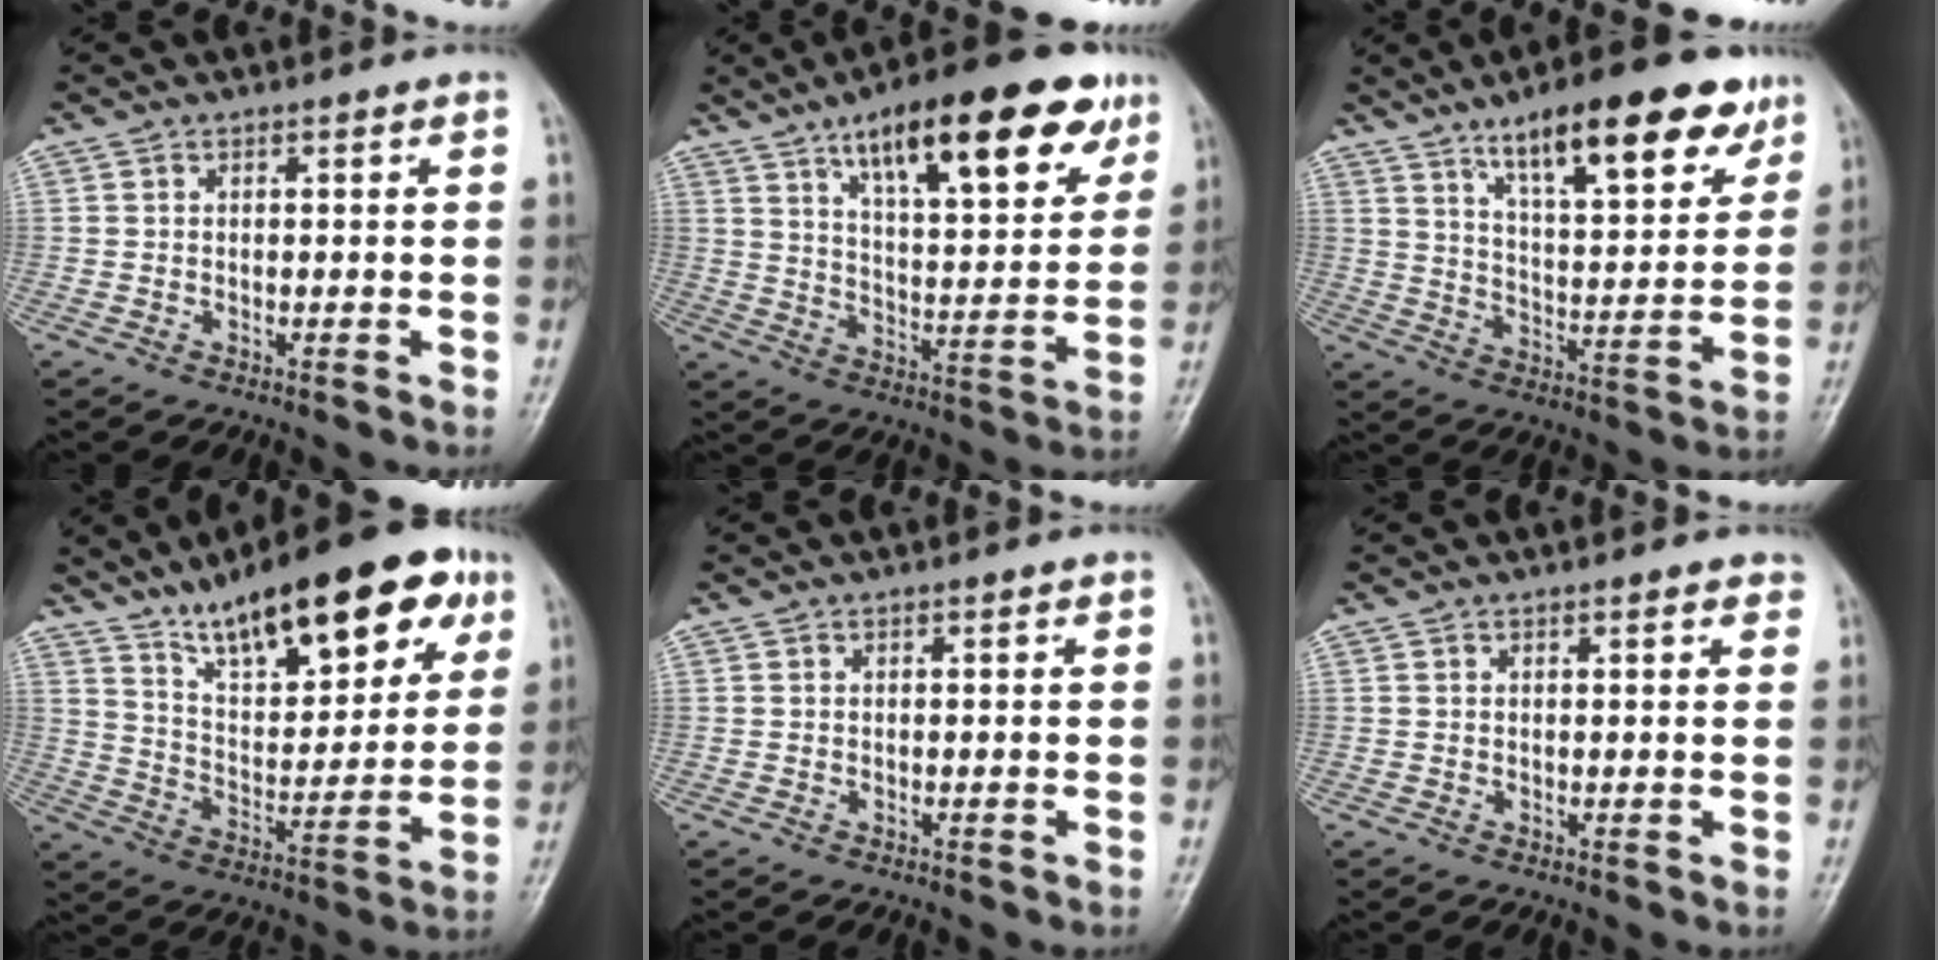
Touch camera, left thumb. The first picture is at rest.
{"total": 22.2, "force": [12.5, 7.4, 16.8], "torque": [-0.216, -0.036, 0.192]}
{"total": 19.2, "force": [12.0, 6.1, 13.7], "torque": [-0.166, -0.048, 0.189]}
{"total": 22.7, "force": [13.9, 8.2, 16.0], "torque": [-0.200, -0.043, 0.224]}
{"total": 0.0}
{"total": 1.8, "force": [1.4, 0.6, 1.1], "torque": [-0.004, 0.000, 0.012]}